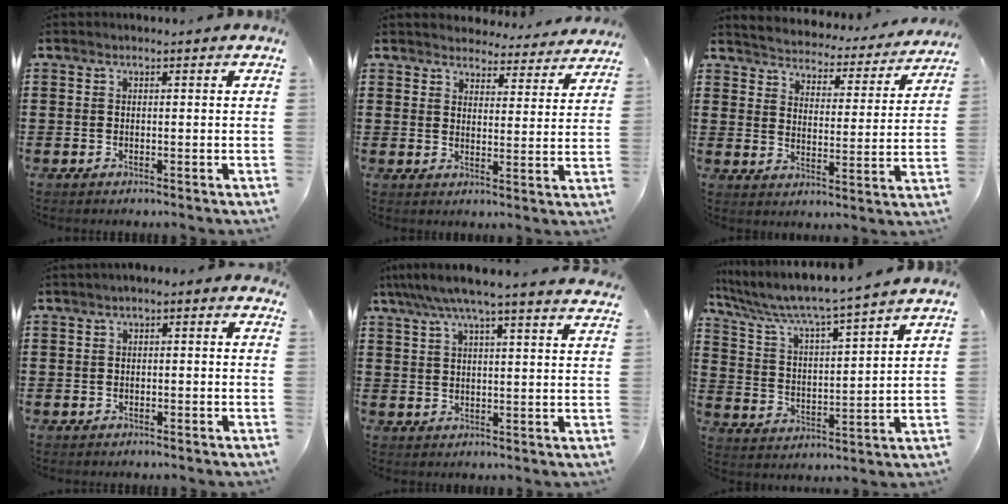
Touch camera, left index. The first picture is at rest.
{"total": 4.2, "force": [4.2, 0.2, -0.2], "torque": [-0.009, -0.030, 0.072]}
{"total": 3.7, "force": [3.7, -0.1, -0.3], "torque": [-0.020, -0.039, 0.056]}
{"total": 1.4, "force": [-1.2, 0.6, 0.3], "torque": [-0.011, 0.003, -0.027]}
{"total": 5.6, "force": [4.7, 0.2, 3.0], "torque": [-0.073, -0.016, 0.082]}
{"total": 5.3, "force": [4.8, -0.6, 2.2], "torque": [-0.068, -0.037, 0.073]}